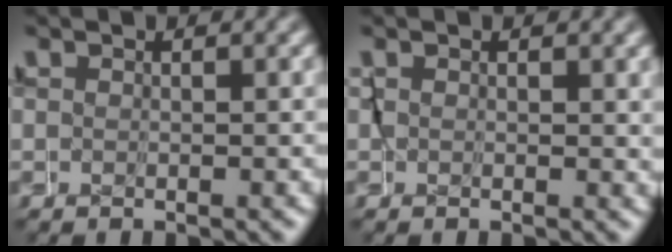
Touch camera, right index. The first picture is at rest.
{"total": 0.8, "force": [0.1, 0.5, 0.5], "torque": [-0.007, -0.004, 0.002]}